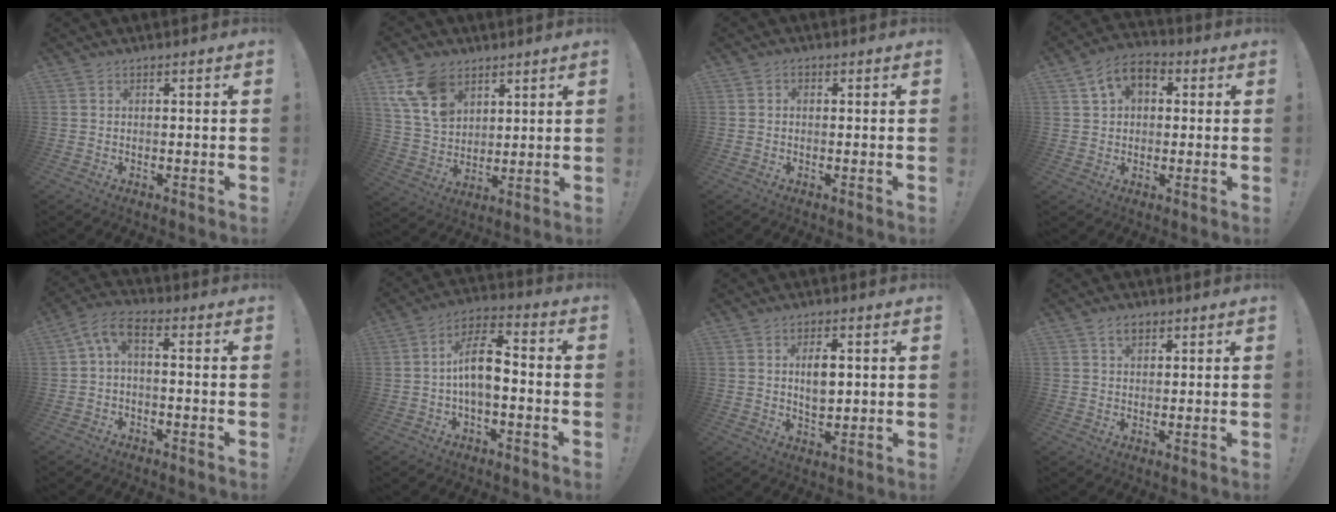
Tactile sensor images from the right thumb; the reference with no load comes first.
{"total": 13.9, "force": [7.8, 9.4, 6.7], "torque": [-0.135, -0.031, 0.157]}
{"total": 1.3, "force": [-0.4, 1.0, 0.6], "torque": [-0.014, 0.006, -0.006]}
{"total": 8.8, "force": [3.2, 6.2, 5.4], "torque": [-0.086, -0.001, 0.062]}
{"total": 5.0, "force": [-0.3, 1.8, 4.7], "torque": [-0.104, -0.007, -0.005]}
{"total": 10.6, "force": [-1.1, 4.9, 9.4], "torque": [-0.165, 0.012, -0.019]}
{"total": 6.2, "force": [1.3, 3.7, 4.8], "torque": [-0.073, -0.004, 0.016]}
{"total": 3.7, "force": [2.0, 2.3, 2.1], "torque": [-0.026, -0.003, 0.034]}